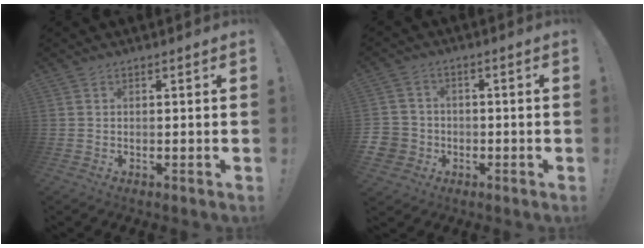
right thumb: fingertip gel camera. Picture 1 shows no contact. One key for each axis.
{"total": 6.2, "fx": -2.1, "fy": 5.7, "fz": 1.5, "tx": -0.036, "ty": 0.019, "tz": -0.039}